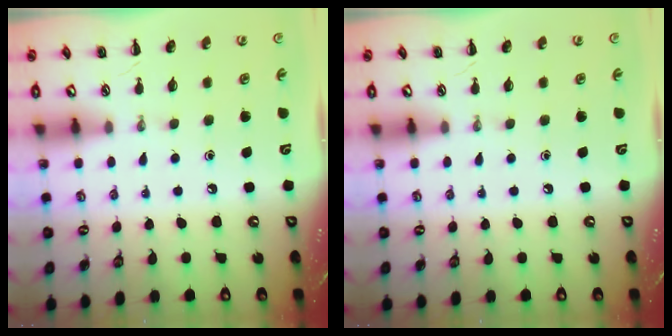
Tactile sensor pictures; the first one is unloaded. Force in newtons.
{"total": 0.0}